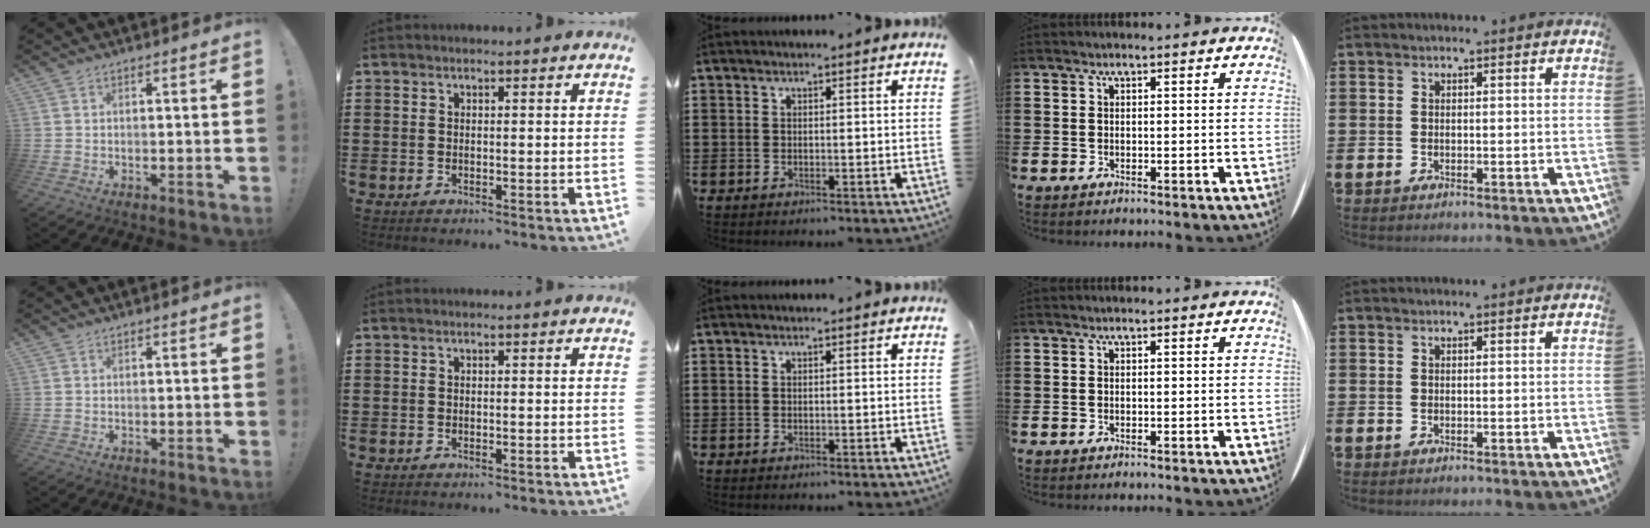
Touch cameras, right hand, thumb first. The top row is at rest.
{}